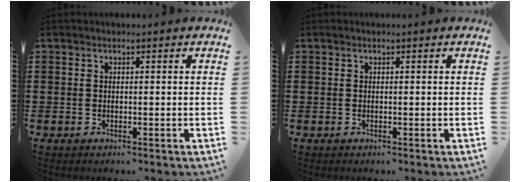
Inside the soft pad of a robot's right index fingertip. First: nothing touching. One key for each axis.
{"total": 0.0}